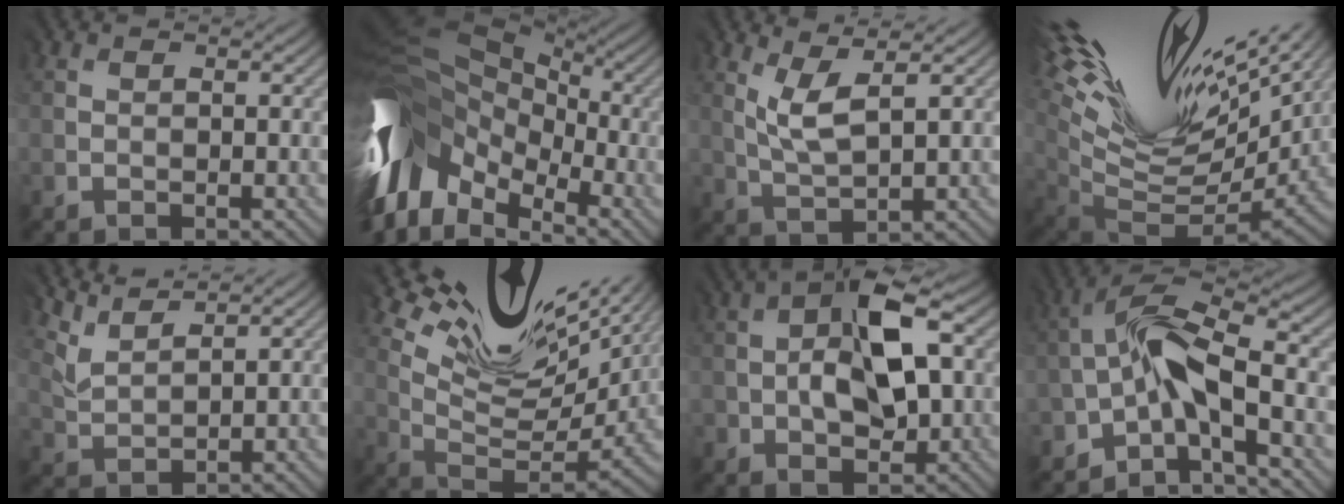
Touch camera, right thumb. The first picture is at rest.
{"total": 15.8, "force": [-2.3, 10.8, 11.3], "torque": [-0.247, 0.000, -0.049]}
{"total": 3.9, "force": [2.1, 1.1, 3.1], "torque": [-0.079, 0.000, 0.045]}
{"total": 18.0, "force": [9.5, 6.2, 13.9], "torque": [-0.225, 0.034, 0.176]}
{"total": 4.6, "force": [4.5, 0.9, 0.5], "torque": [-0.035, 0.005, 0.096]}
{"total": 14.1, "force": [10.1, 4.0, 9.0], "torque": [-0.178, 0.013, 0.164]}
{"total": 8.2, "force": [0.4, 4.9, 6.5], "torque": [-0.120, 0.007, 0.002]}
{"total": 7.0, "force": [-3.1, 2.2, 5.9], "torque": [-0.107, 0.017, -0.071]}